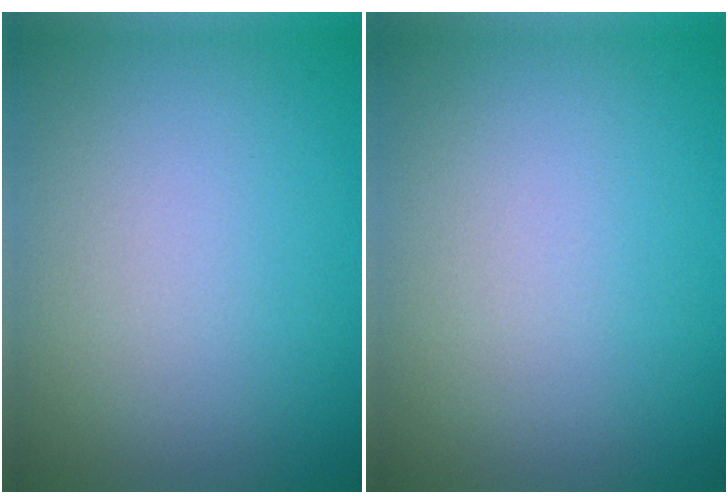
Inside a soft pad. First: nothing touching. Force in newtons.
{"total": 0.0}